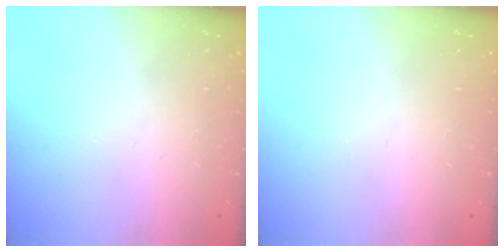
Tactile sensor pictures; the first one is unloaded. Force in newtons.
{"total": 0.0}